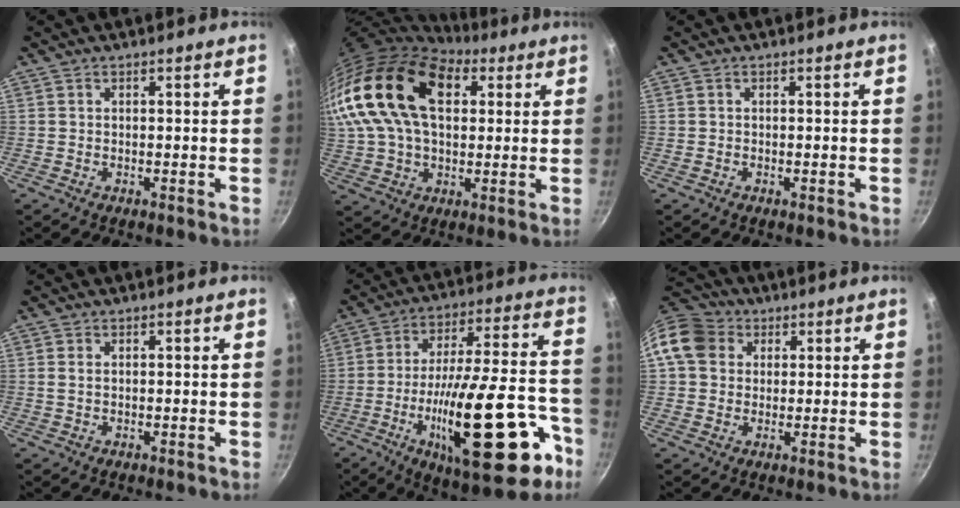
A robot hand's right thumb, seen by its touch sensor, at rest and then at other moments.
{"total": 26.0, "force": [7.9, 16.3, 18.6], "torque": [-0.368, 0.018, 0.134]}
{"total": 0.0}
{"total": 1.1, "force": [0.3, 0.6, 0.9], "torque": [-0.019, 0.001, 0.004]}
{"total": 28.1, "force": [-11.2, 9.7, 23.8], "torque": [-0.324, 0.045, -0.165]}
{"total": 9.8, "force": [2.6, 8.3, 4.5], "torque": [-0.060, 0.014, 0.032]}